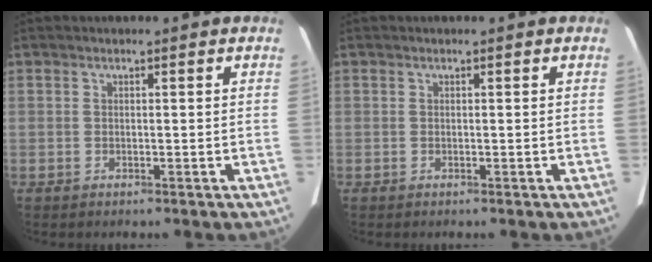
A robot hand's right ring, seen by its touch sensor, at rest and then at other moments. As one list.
[{"total": 0.0}]